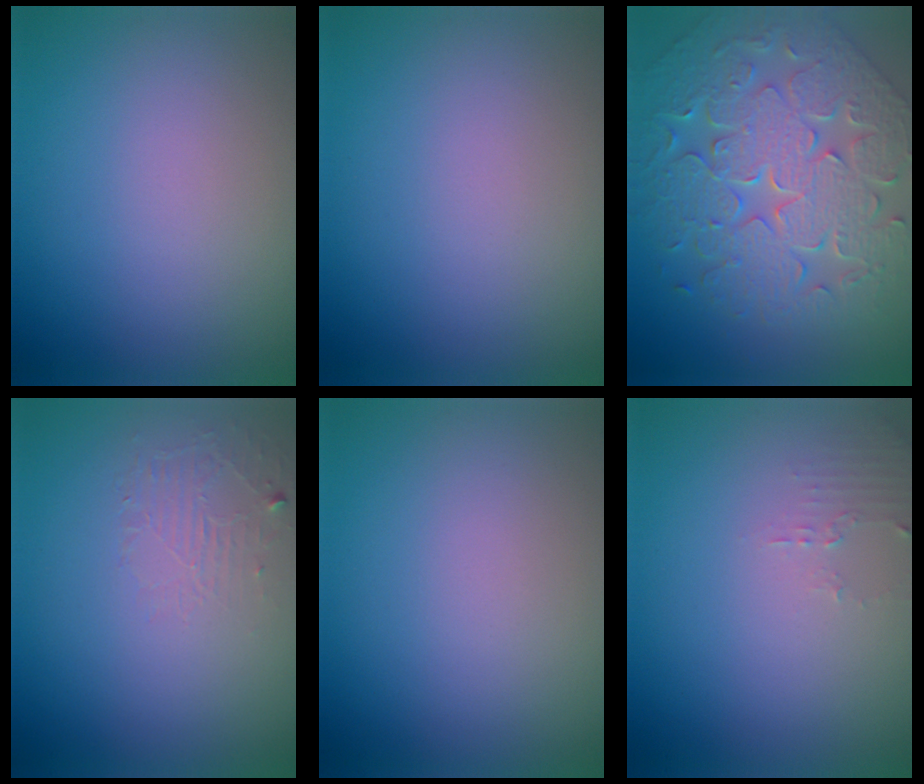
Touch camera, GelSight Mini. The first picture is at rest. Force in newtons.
{"total": 0.0}
{"total": 8.5, "press": 6.9, "slide": 4.9}
{"total": 1.4, "press": 0.1, "slide": 1.4}
{"total": 0.0}
{"total": 1.2, "press": 1.2, "slide": 0.4}